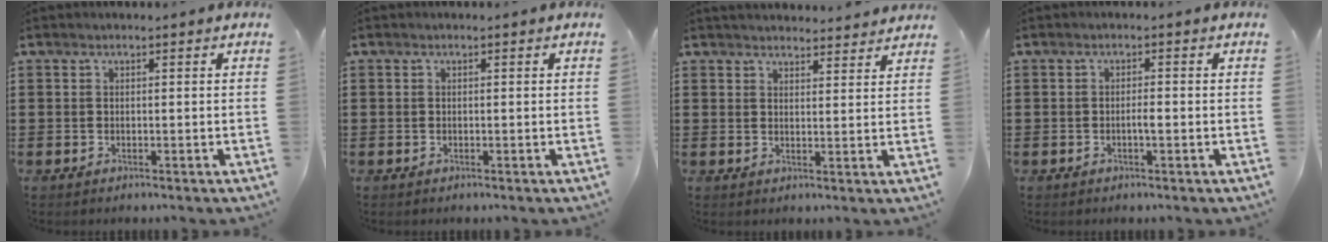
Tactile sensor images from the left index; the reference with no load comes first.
{"total": 0.0}
{"total": 2.8, "force": [2.8, 0.2, -0.1], "torque": [0.002, -0.013, 0.051]}
{"total": 1.4, "force": [-0.4, 0.2, 1.3], "torque": [-0.026, 0.000, -0.008]}